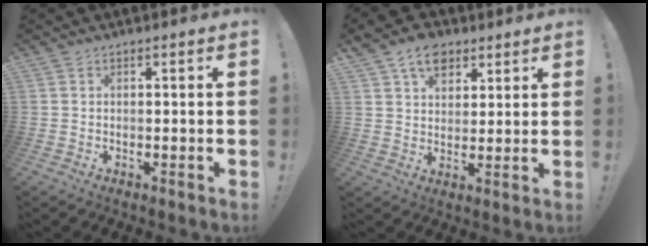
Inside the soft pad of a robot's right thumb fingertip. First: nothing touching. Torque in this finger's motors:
{"motor_torque": [-0.62, 0.58, 0.07, 0.24, 0.00]}